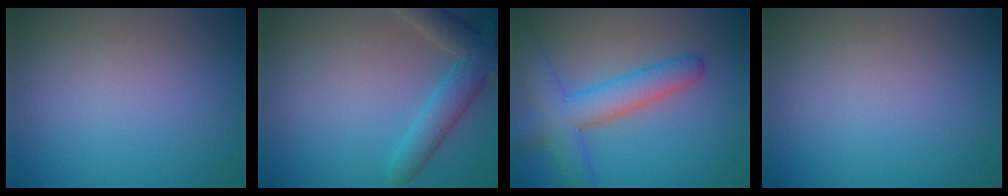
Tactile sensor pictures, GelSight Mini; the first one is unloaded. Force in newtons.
{"total": 4.5, "press": 4.5, "slide": 0.4}
{"total": 5.3, "press": 5.3, "slide": 0.3}
{"total": 0.0}